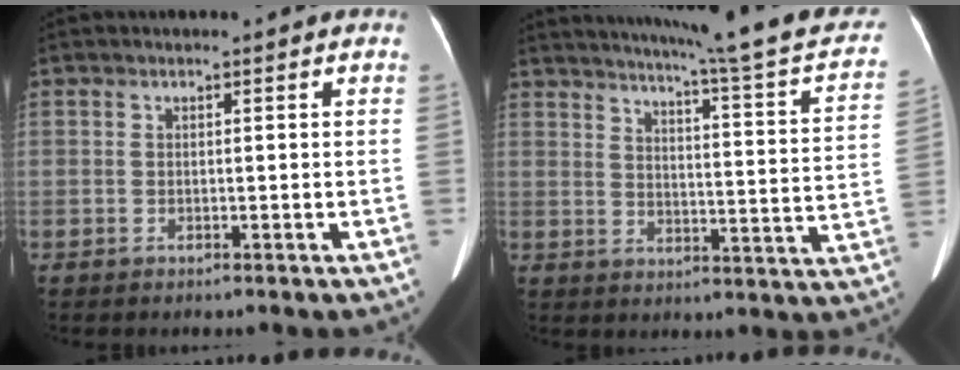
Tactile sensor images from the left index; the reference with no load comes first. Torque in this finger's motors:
{"motor_torque": [-0.15, -0.75, 0.03, 0.06]}